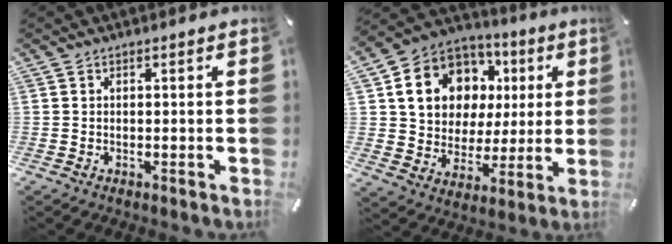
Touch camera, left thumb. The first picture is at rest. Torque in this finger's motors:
{"motor_torque": [2.16, 2.85, 1.49, -1.27, 0.18]}